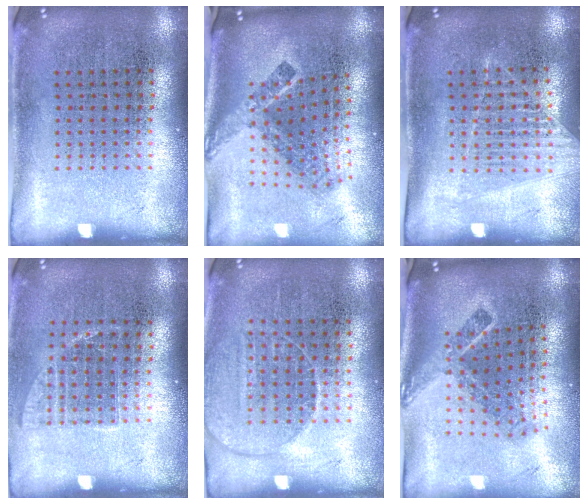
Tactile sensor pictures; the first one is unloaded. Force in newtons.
{"total": 2.5, "press": 1.6, "slide": 1.9}
{"total": 1.2, "press": 1.1, "slide": 0.5}
{"total": 0.8, "press": 0.8, "slide": 0.3}
{"total": 1.4, "press": 1.3, "slide": 0.5}
{"total": 2.2, "press": 1.5, "slide": 1.6}